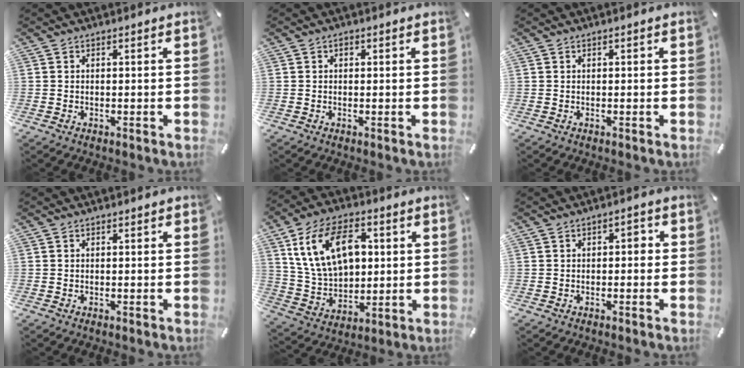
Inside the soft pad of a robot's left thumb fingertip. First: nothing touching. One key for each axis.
{"total": 0.7, "fx": 0.2, "fy": 0.6, "fz": 0.3, "tx": -0.007, "ty": 0.003, "tz": 0.003}
{"total": 0.0}
{"total": 0.0}
{"total": 16.4, "fx": 5.0, "fy": 11.3, "fz": 10.8, "tx": -0.229, "ty": 0.003, "tz": 0.089}
{"total": 1.9, "fx": -0.4, "fy": 1.3, "fz": 1.4, "tx": -0.027, "ty": 0.009, "tz": -0.012}